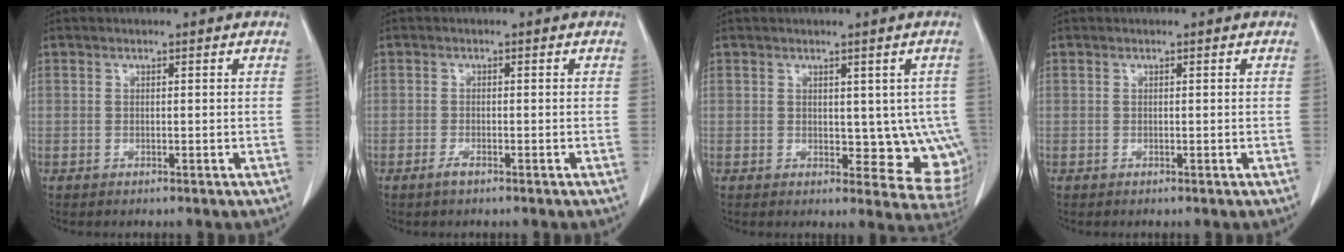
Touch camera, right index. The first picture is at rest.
{"total": 1.2, "force": [-0.9, 0.2, 0.8], "torque": [-0.019, -0.002, -0.015]}
{"total": 8.4, "force": [0.4, 4.6, 7.0], "torque": [-0.053, -0.006, 0.012]}
{"total": 0.0}